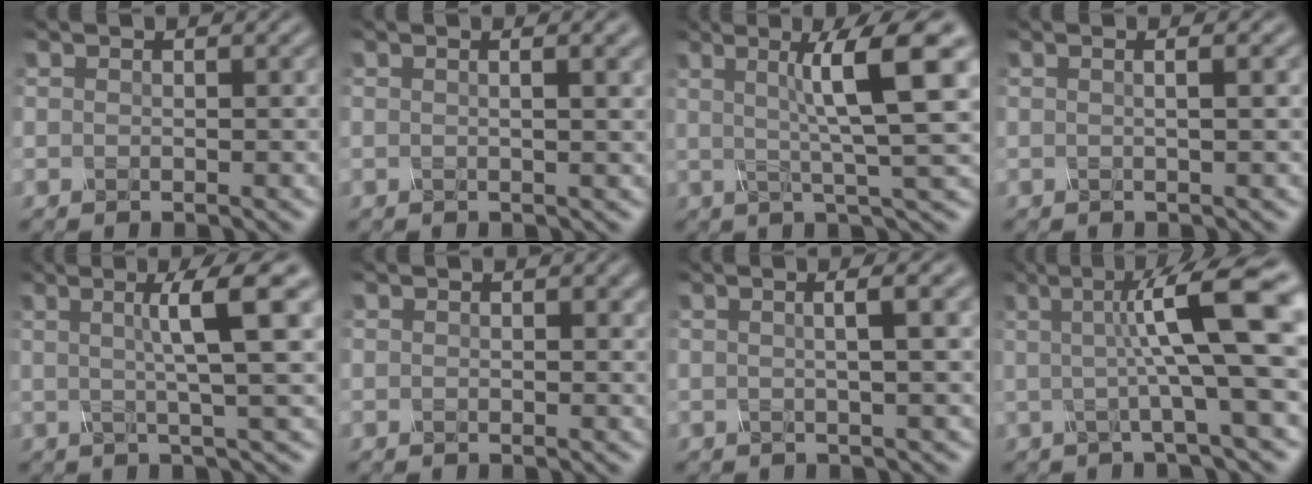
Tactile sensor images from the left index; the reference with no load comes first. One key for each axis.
{"total": 4.9, "fx": 2.0, "fy": 2.2, "fz": 3.9, "tx": -0.028, "ty": 0.029, "tz": -0.005}
{"total": 8.7, "fx": 1.7, "fy": 1.3, "fz": 8.4, "tx": -0.118, "ty": 0.009, "tz": 0.021}
{"total": 3.4, "fx": 1.0, "fy": 1.7, "fz": 2.8, "tx": -0.017, "ty": 0.019, "tz": -0.024}
{"total": 6.9, "fx": 1.6, "fy": 1.0, "fz": 6.6, "tx": -0.090, "ty": 0.017, "tz": 0.017}
{"total": 1.2, "fx": 0.5, "fy": 0.6, "fz": 0.8, "tx": -0.012, "ty": 0.002, "tz": 0.010}
{"total": 6.4, "fx": 2.1, "fy": 2.8, "fz": 5.4, "tx": -0.050, "ty": 0.040, "tz": -0.007}
{"total": 9.5, "fx": 1.0, "fy": 1.5, "fz": 9.4, "tx": -0.124, "ty": 0.007, "tz": 0.007}